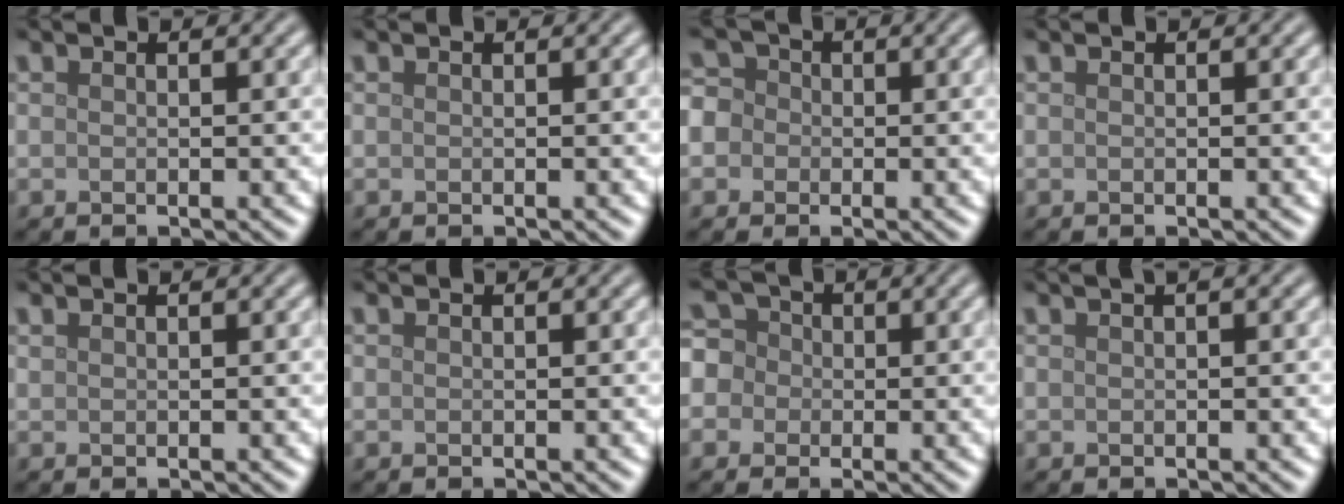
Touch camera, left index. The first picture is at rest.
{"total": 0.0}
{"total": 4.7, "force": [-0.5, 4.5, 1.4], "torque": [-0.022, 0.026, -0.043]}
{"total": 0.0}
{"total": 0.0}
{"total": 0.0}
{"total": 5.4, "force": [-0.7, 5.2, 1.5], "torque": [-0.030, 0.030, -0.044]}
{"total": 1.8, "force": [0.8, 0.6, 1.5], "torque": [-0.018, 0.005, 0.008]}